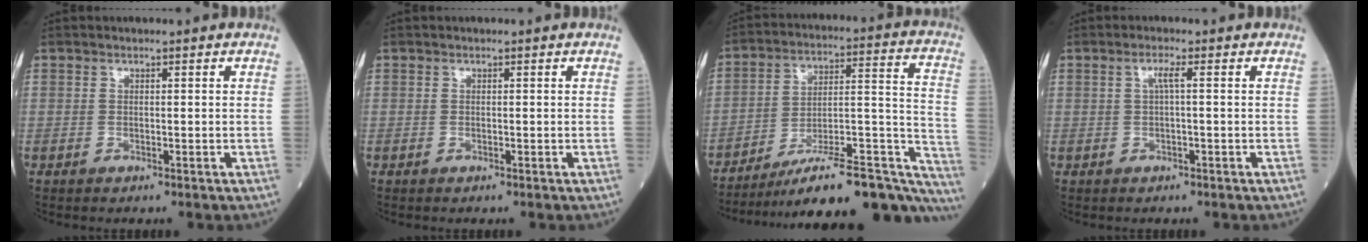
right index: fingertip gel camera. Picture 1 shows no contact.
{"total": 0.0}
{"total": 25.8, "force": [-21.2, 4.5, 14.0], "torque": [-0.117, 0.031, -0.301]}
{"total": 1.7, "force": [0.3, -0.1, 1.6], "torque": [-0.032, 0.004, 0.006]}